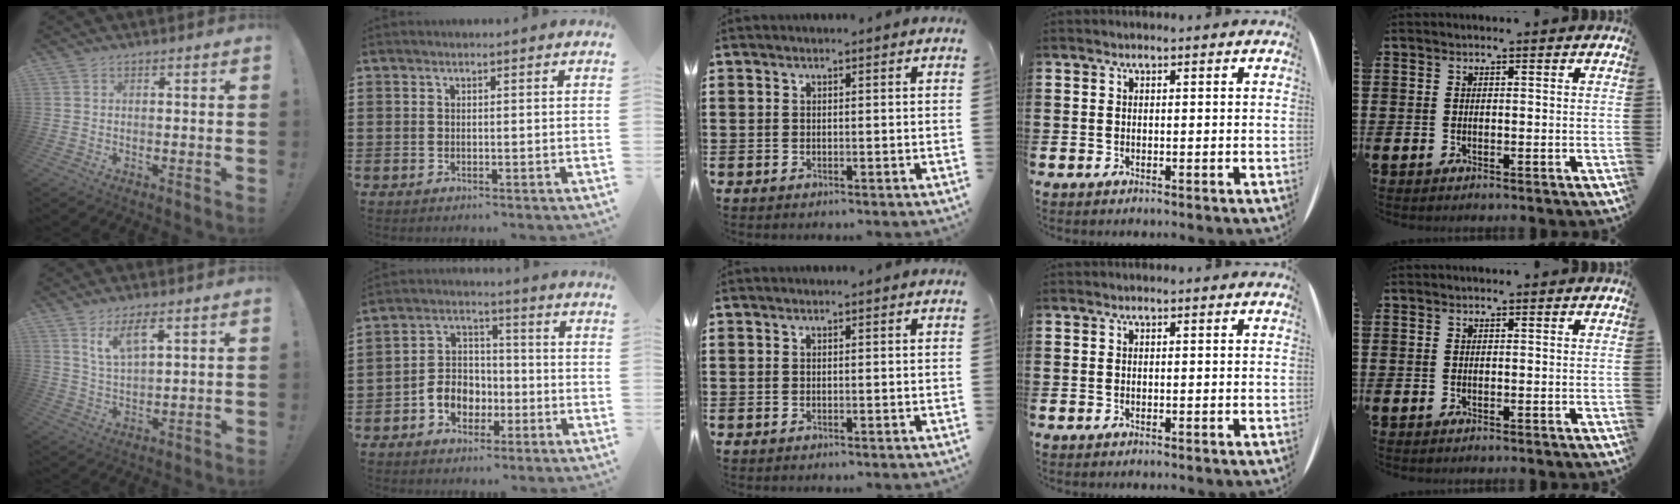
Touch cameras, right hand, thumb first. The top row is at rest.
{"thumb": {"total": 7.5, "force": [4.6, 2.1, 5.5], "torque": [-0.104, -0.016, 0.080]}, "index": {"total": 5.8, "force": [-2.5, 4.8, 2.0], "torque": [-0.053, 0.014, -0.049]}}